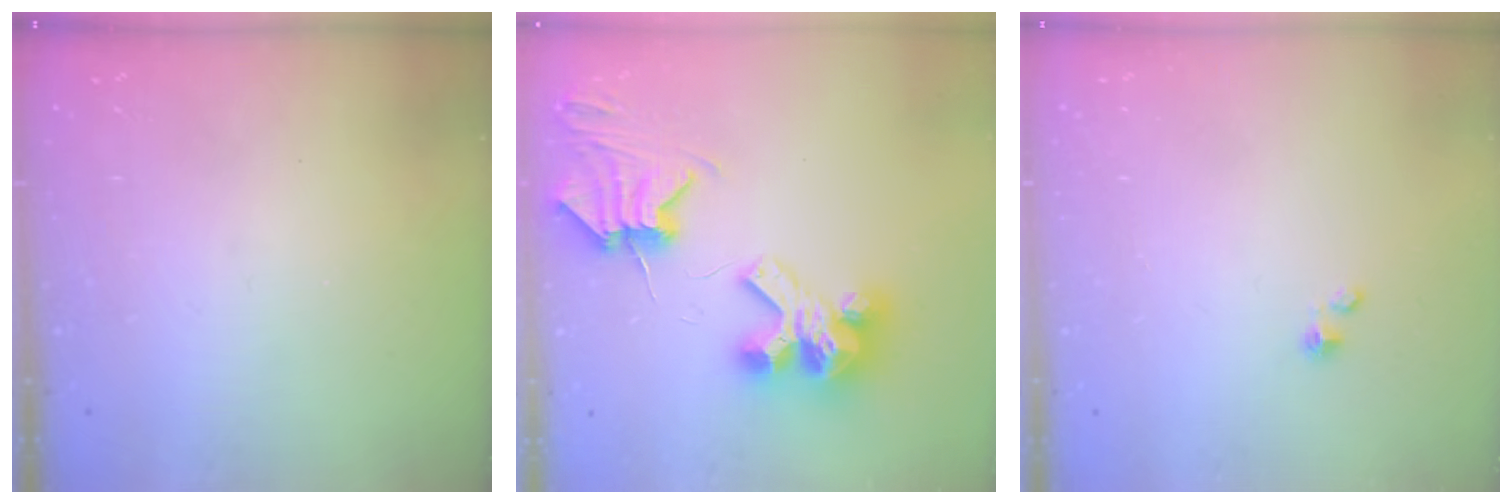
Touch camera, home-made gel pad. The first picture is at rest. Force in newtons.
{"total": 9.1, "press": 9.0, "slide": 1.3}
{"total": 1.5, "press": 1.5, "slide": 0.0}